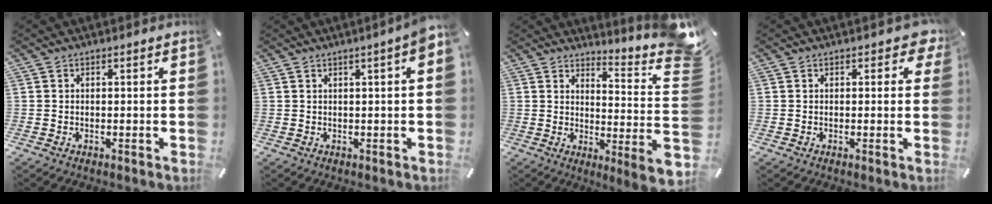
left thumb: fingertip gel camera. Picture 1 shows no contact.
{"total": 3.5, "force": [1.1, 0.2, 3.3], "torque": [-0.054, -0.004, 0.017]}
{"total": 11.6, "force": [3.8, -1.4, 10.9], "torque": [-0.148, -0.089, 0.044]}
{"total": 2.8, "force": [1.1, 1.7, 1.9], "torque": [-0.017, -0.001, 0.014]}